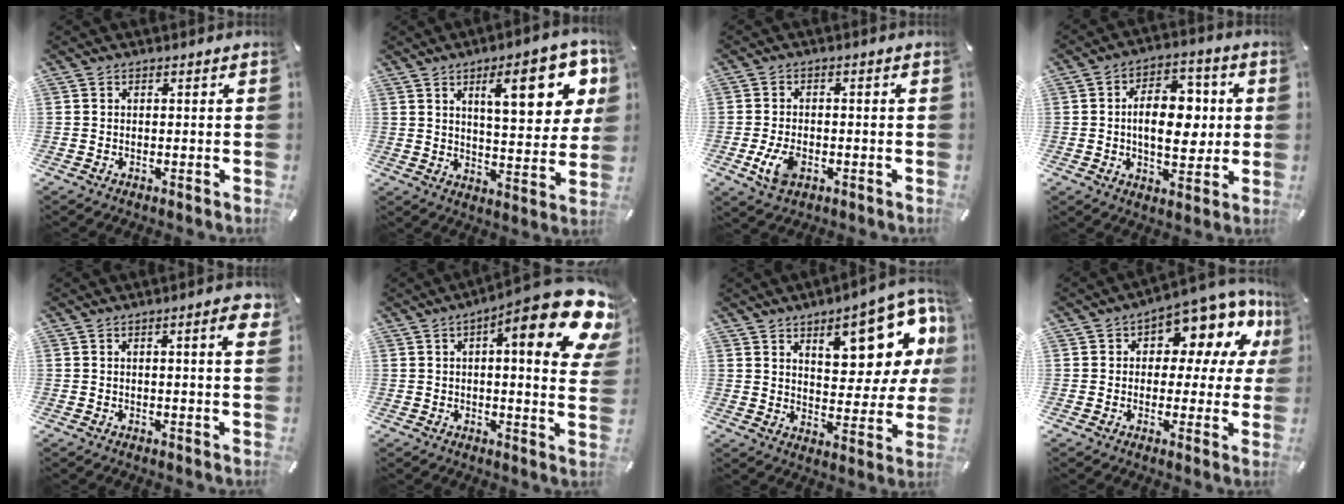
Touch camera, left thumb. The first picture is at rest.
{"total": 18.0, "force": [7.7, 6.4, 15.0], "torque": [-0.211, -0.022, 0.114]}
{"total": 5.7, "force": [-2.1, 3.5, 3.9], "torque": [-0.096, 0.000, -0.041]}
{"total": 13.4, "force": [1.1, 8.3, 10.5], "torque": [-0.139, 0.004, 0.019]}
{"total": 5.2, "force": [1.6, 0.9, 4.8], "torque": [-0.077, -0.001, 0.023]}
{"total": 19.7, "force": [9.3, 4.9, 16.7], "torque": [-0.225, -0.064, 0.134]}
{"total": 17.4, "force": [9.8, 7.6, 12.2], "torque": [-0.152, -0.060, 0.158]}
{"total": 11.5, "force": [7.0, 5.7, 7.1], "torque": [-0.097, -0.064, 0.120]}